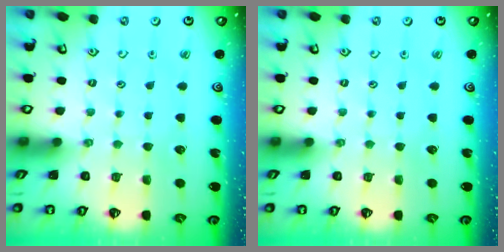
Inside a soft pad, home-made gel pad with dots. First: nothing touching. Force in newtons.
{"total": 0.0}